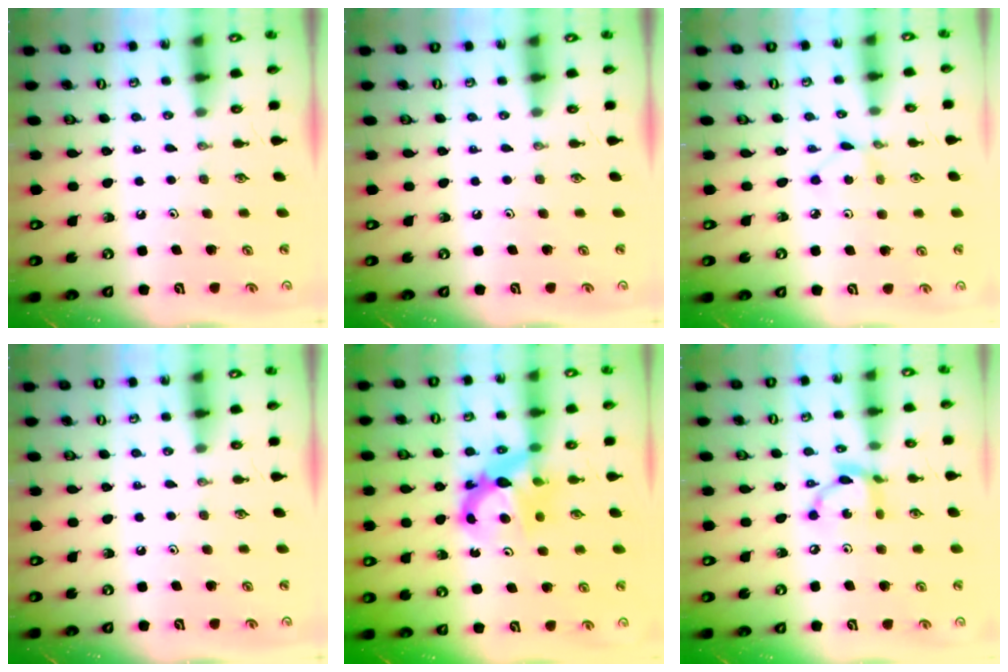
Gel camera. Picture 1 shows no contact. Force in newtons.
{"total": 0.0}
{"total": 2.4, "press": 2.4, "slide": 0.3}
{"total": 0.0}
{"total": 7.9, "press": 7.9, "slide": 0.4}
{"total": 9.9, "press": 9.8, "slide": 0.6}